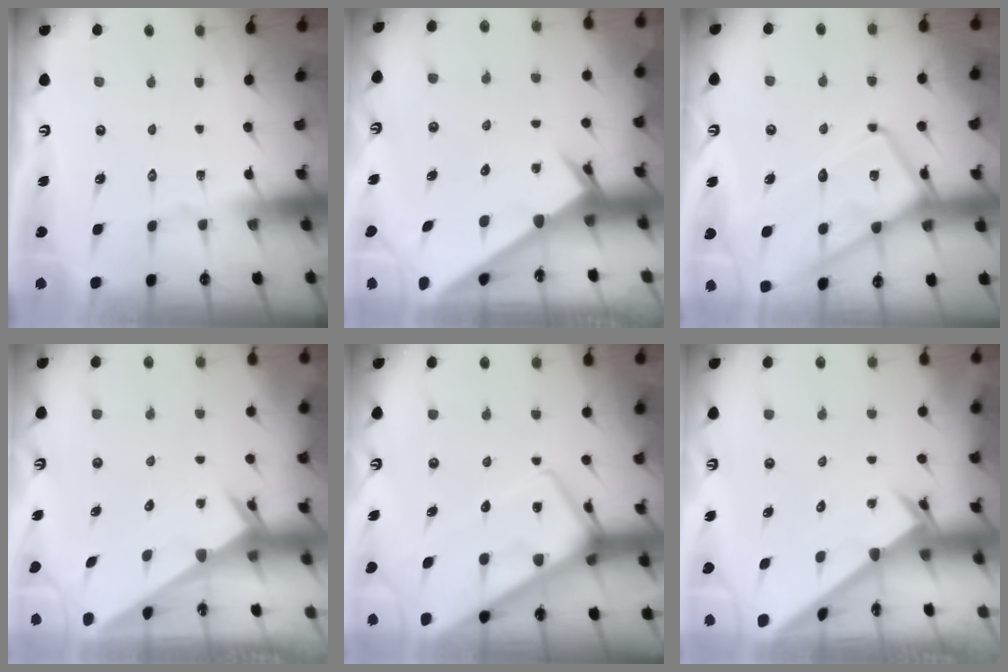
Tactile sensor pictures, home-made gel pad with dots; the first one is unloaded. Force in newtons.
{"total": 3.8, "press": 3.7, "slide": 0.2}
{"total": 12.7, "press": 12.6, "slide": 1.6}
{"total": 3.4, "press": 3.4, "slide": 0.4}
{"total": 10.9, "press": 10.8, "slide": 1.0}
{"total": 2.4, "press": 2.4, "slide": 0.2}